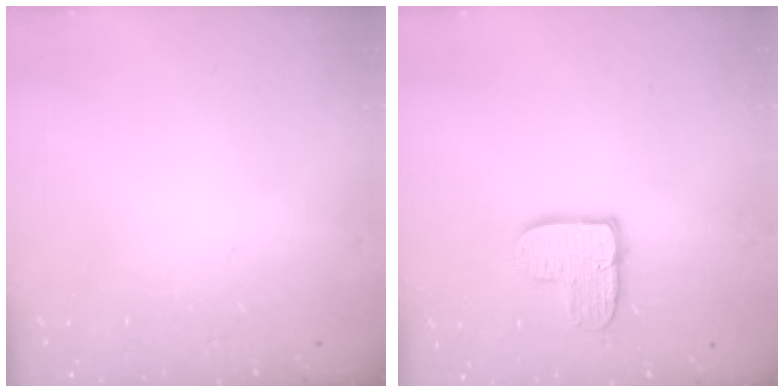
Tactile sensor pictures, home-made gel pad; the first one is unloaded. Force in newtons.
{"total": 9.4, "press": 9.3, "slide": 0.7}